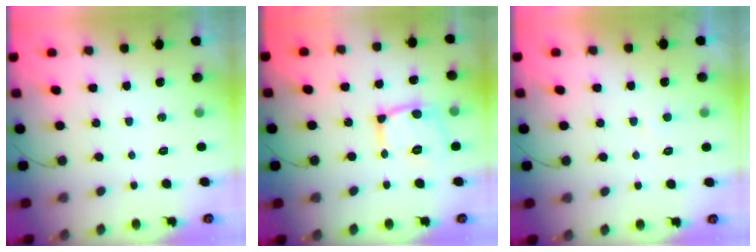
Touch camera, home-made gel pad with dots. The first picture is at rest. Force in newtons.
{"total": 12.5, "press": 12.4, "slide": 1.2}
{"total": 2.6, "press": 2.6, "slide": 0.4}